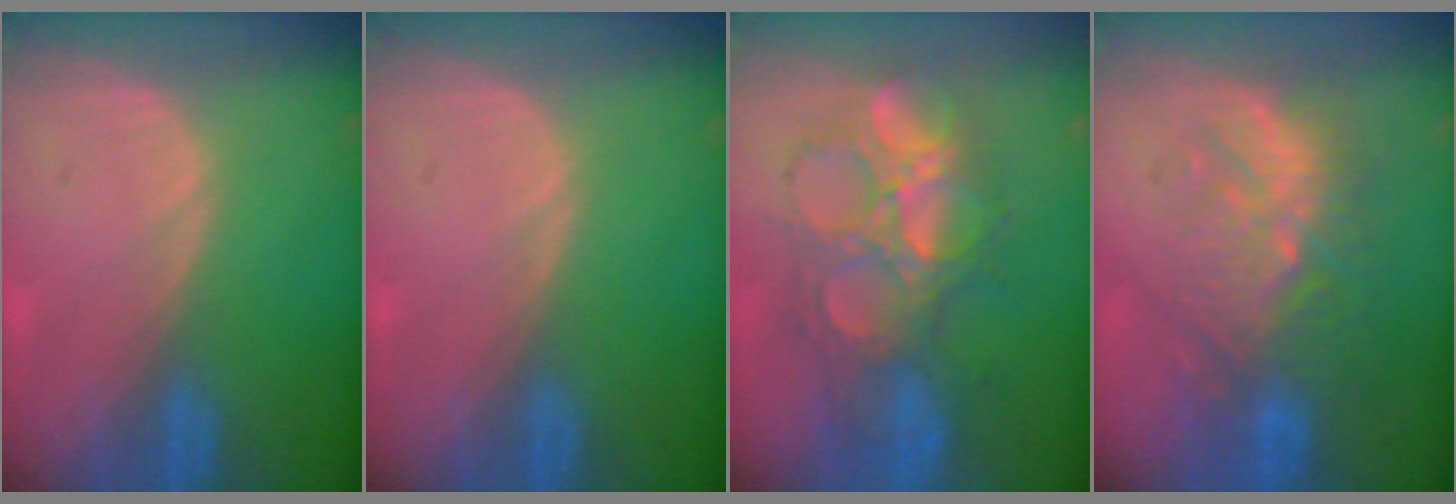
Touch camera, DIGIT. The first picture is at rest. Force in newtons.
{"total": 0.0}
{"total": 9.5, "press": 9.5, "slide": 0.2}
{"total": 9.2, "press": 9.0, "slide": 1.8}